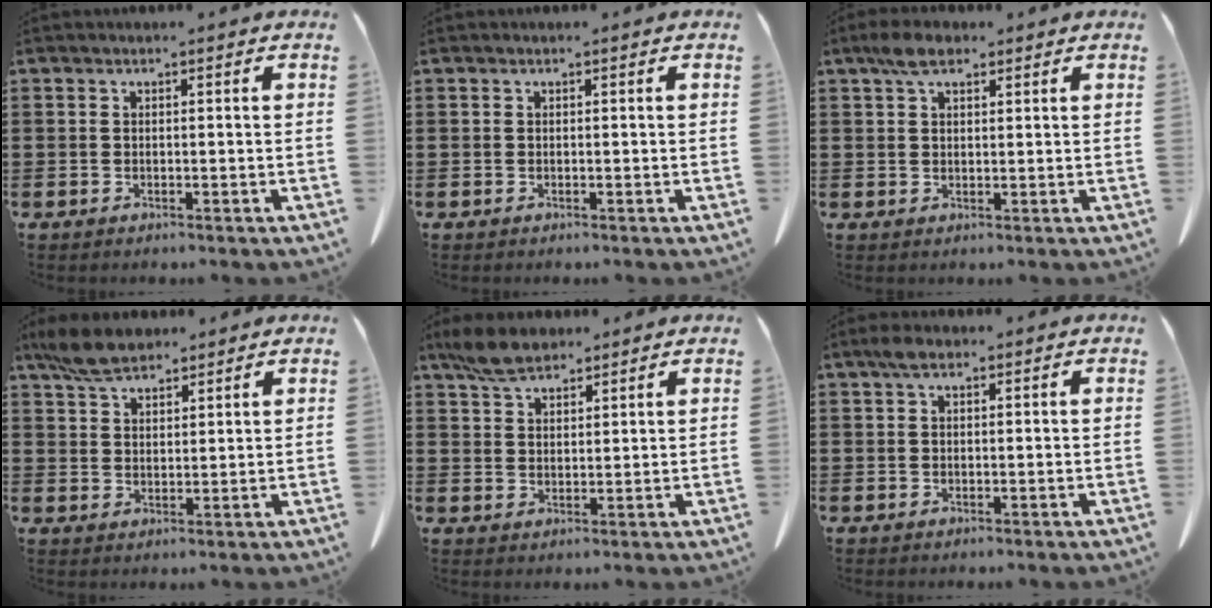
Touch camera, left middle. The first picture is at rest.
{"total": 0.0}
{"total": 4.1, "force": [2.6, 1.9, 2.5], "torque": [-0.047, 0.006, 0.047]}
{"total": 5.9, "force": [4.7, 2.6, 2.4], "torque": [-0.062, 0.002, 0.090]}
{"total": 5.4, "force": [4.2, 2.5, 2.2], "torque": [-0.057, 0.002, 0.080]}
{"total": 2.3, "force": [1.3, 1.2, 1.5], "torque": [-0.034, 0.007, 0.024]}